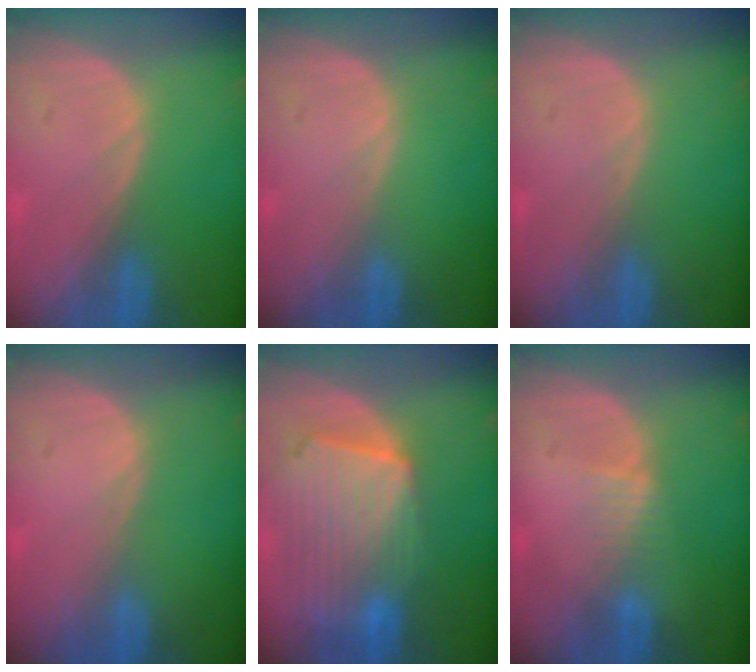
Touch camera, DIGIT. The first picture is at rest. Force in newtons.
{"total": 0.0}
{"total": 0.0}
{"total": 0.0}
{"total": 10.8, "press": 9.4, "slide": 5.4}
{"total": 1.9, "press": 1.9, "slide": 0.2}